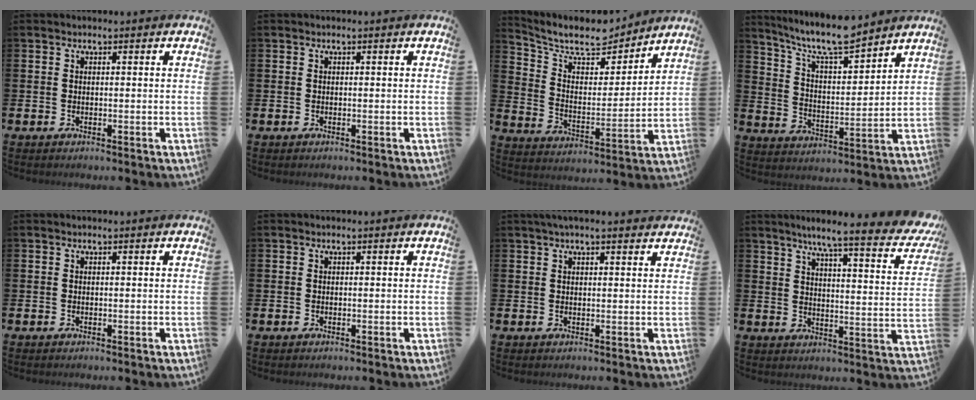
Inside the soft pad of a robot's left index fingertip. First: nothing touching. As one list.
[{"total": 0.0}, {"total": 9.3, "force": [8.1, 3.2, 3.2], "torque": [-0.091, -0.061, 0.138]}, {"total": 9.1, "force": [8.3, 1.3, 3.3], "torque": [-0.089, -0.053, 0.148]}, {"total": 0.0}, {"total": 0.0}, {"total": 2.5, "force": [2.2, 0.2, 1.2], "torque": [-0.019, -0.002, 0.037]}, {"total": 7.1, "force": [5.8, 0.2, 4.1], "torque": [-0.083, -0.051, 0.086]}]